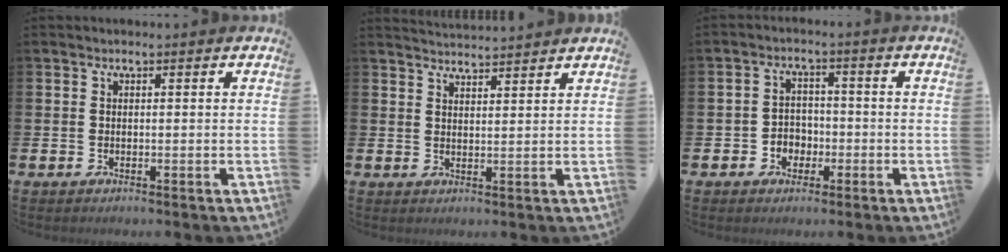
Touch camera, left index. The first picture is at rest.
{"total": 3.4, "force": [3.4, -0.1, -0.1], "torque": [0.000, -0.021, 0.061]}
{"total": 3.1, "force": [-1.4, 2.6, 0.8], "torque": [-0.016, -0.001, -0.035]}